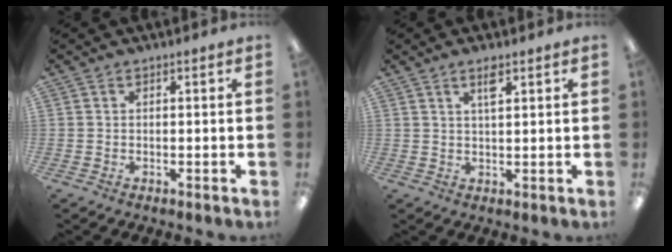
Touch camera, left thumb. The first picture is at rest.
{"total": 3.6, "force": [2.3, 1.1, 2.6], "torque": [-0.043, -0.003, 0.036]}